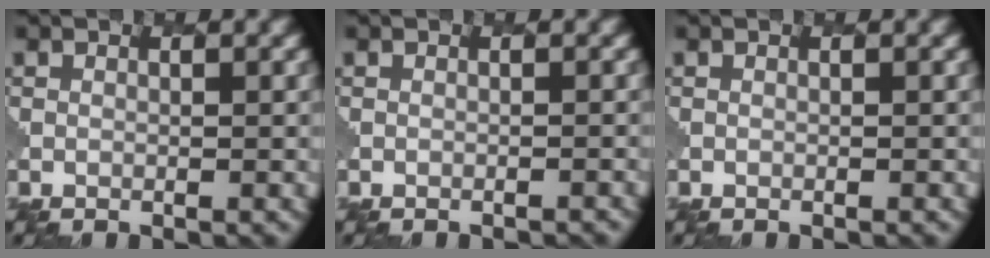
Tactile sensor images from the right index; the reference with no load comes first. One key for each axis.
{"total": 1.2, "fx": -1.2, "fy": 0.3, "fz": 0.2, "tx": 0.011, "ty": 0.004, "tz": -0.015}
{"total": 0.0}